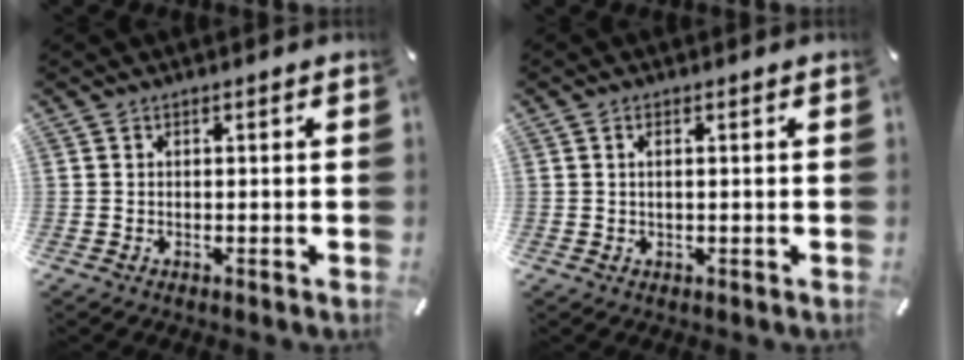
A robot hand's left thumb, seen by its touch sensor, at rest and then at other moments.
{"total": 1.2, "force": [0.3, 0.3, 1.2], "torque": [-0.023, 0.000, 0.004]}